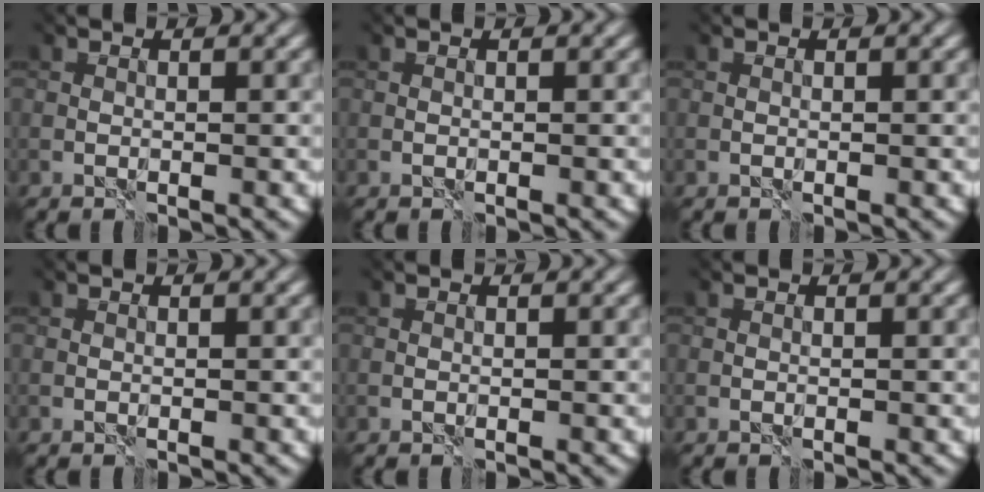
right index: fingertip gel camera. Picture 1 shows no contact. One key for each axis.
{"total": 0.0}
{"total": 0.0}
{"total": 0.0}
{"total": 0.0}
{"total": 0.0}